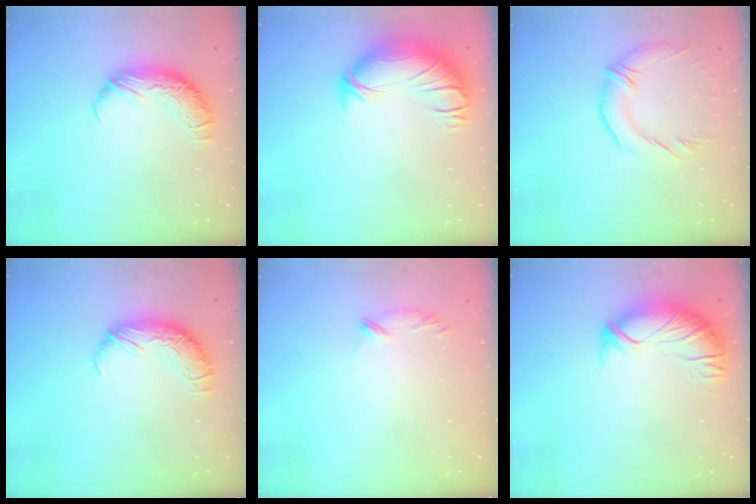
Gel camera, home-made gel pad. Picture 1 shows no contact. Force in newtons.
{"total": 3.1, "press": 0.1, "slide": 3.1}
{"total": 3.0, "press": 1.4, "slide": 2.6}
{"total": 0.0}
{"total": 6.5, "press": 6.4, "slide": 0.9}
{"total": 2.9, "press": 1.4, "slide": 2.6}